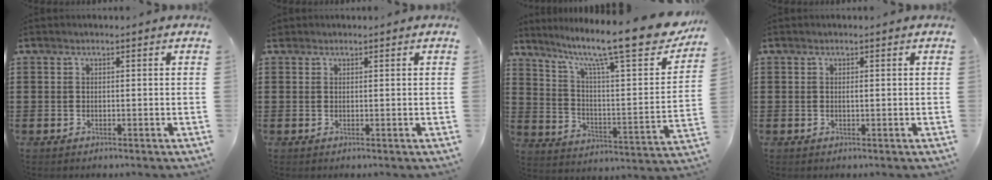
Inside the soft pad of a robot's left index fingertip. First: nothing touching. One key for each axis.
{"total": 0.5, "fx": 0.4, "fy": 0.3, "fz": 0.1, "tx": -0.005, "ty": 0.003, "tz": 0.007}
{"total": 14.7, "fx": 11.5, "fy": 1.7, "fz": 9.0, "tx": -0.163, "ty": -0.083, "tz": 0.180}
{"total": 0.6, "fx": 0.1, "fy": 0.1, "fz": 0.6, "tx": -0.012, "ty": -0.003, "tz": 0.003}